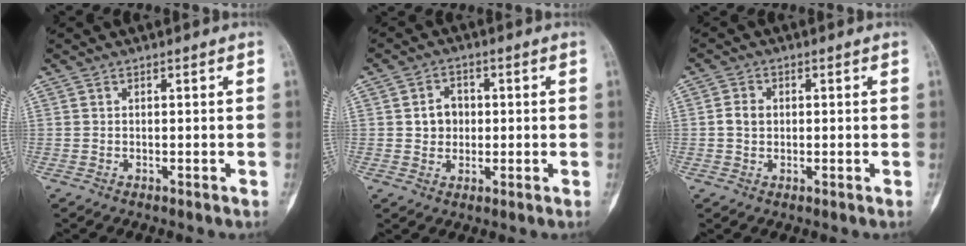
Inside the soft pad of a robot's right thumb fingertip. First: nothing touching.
{"total": 4.9, "force": [0.3, 4.2, 2.4], "torque": [-0.013, 0.006, 0.002]}
{"total": 3.0, "force": [0.1, 2.5, 1.6], "torque": [-0.024, 0.007, 0.000]}